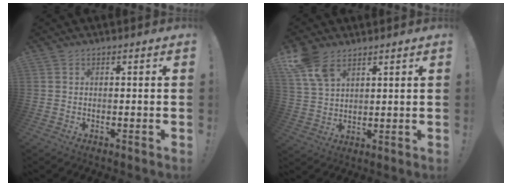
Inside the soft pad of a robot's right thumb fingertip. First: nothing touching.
{"total": 8.8, "force": [5.8, 5.0, 4.5], "torque": [-0.086, -0.020, 0.117]}